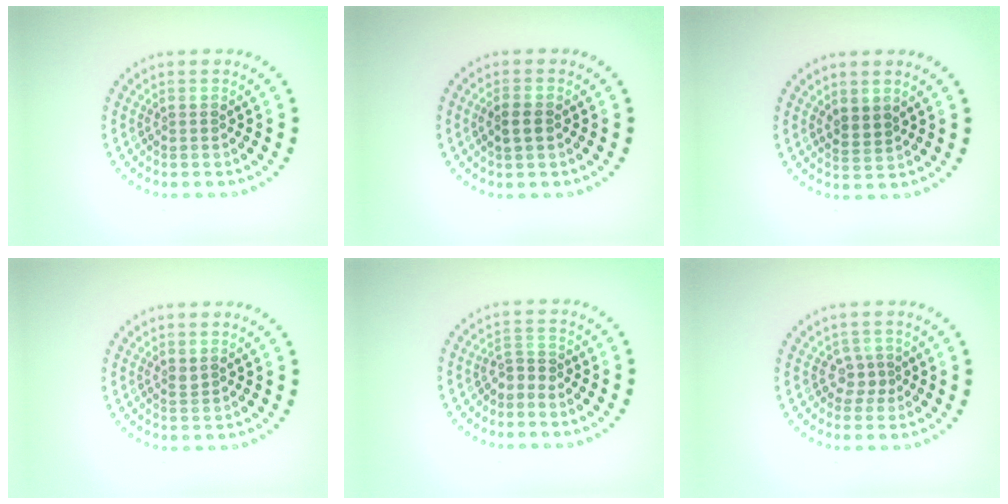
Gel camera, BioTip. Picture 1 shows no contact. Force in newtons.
{"total": 1.9, "press": 1.9, "slide": 0.2}
{"total": 1.7, "press": 1.5, "slide": 0.8}
{"total": 0.7, "press": 0.6, "slide": 0.3}
{"total": 1.5, "press": 1.0, "slide": 1.1}
{"total": 1.8, "press": 1.2, "slide": 1.3}